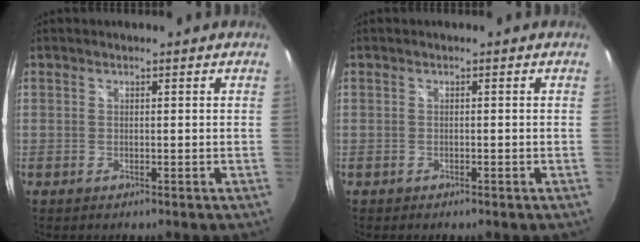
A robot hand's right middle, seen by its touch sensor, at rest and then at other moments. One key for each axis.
{"total": 0.7, "fx": -0.6, "fy": 0.2, "fz": 0.3, "tx": -0.006, "ty": 0.000, "tz": -0.009}